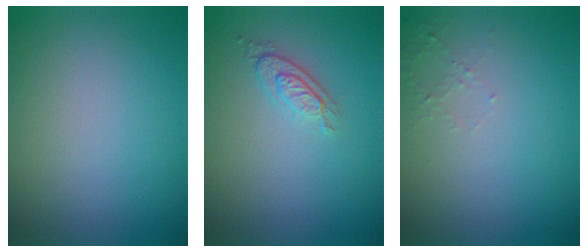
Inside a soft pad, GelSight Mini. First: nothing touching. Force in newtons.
{"total": 2.0, "press": 1.8, "slide": 0.9}
{"total": 1.1, "press": 1.0, "slide": 0.4}